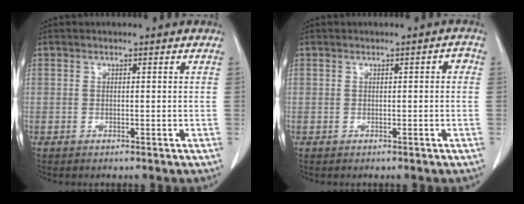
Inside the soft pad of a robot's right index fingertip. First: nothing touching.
{"total": 1.1, "force": [0.0, 0.4, 1.0], "torque": [-0.007, 0.005, 0.000]}